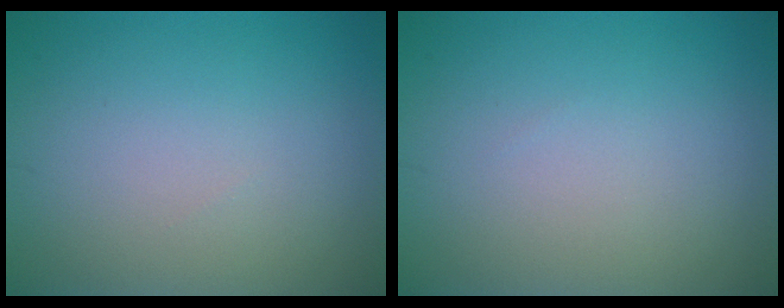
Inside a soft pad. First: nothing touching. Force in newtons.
{"total": 0.0}